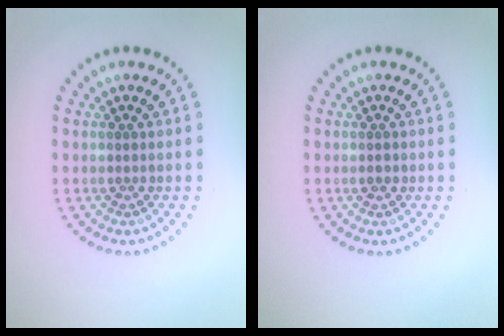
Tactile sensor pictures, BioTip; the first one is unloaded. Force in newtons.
{"total": 0.9, "press": 0.9, "slide": 0.0}